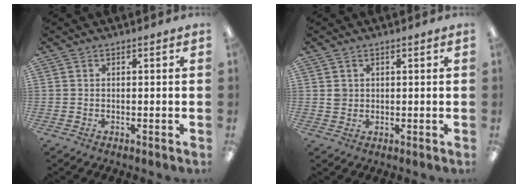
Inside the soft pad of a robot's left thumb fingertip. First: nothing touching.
{"total": 2.1, "force": [0.6, 1.9, 0.7], "torque": [-0.017, 0.003, 0.011]}